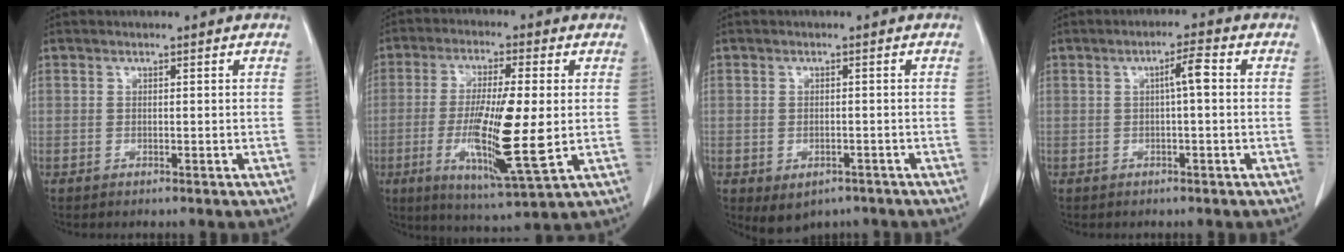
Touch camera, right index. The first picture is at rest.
{"total": 14.1, "force": [-1.7, 1.3, 13.9], "torque": [-0.258, -0.022, -0.028]}
{"total": 4.2, "force": [-2.5, 2.8, 1.8], "torque": [-0.023, -0.001, -0.023]}
{"total": 3.2, "force": [0.4, 0.2, 3.1], "torque": [-0.051, 0.006, 0.005]}